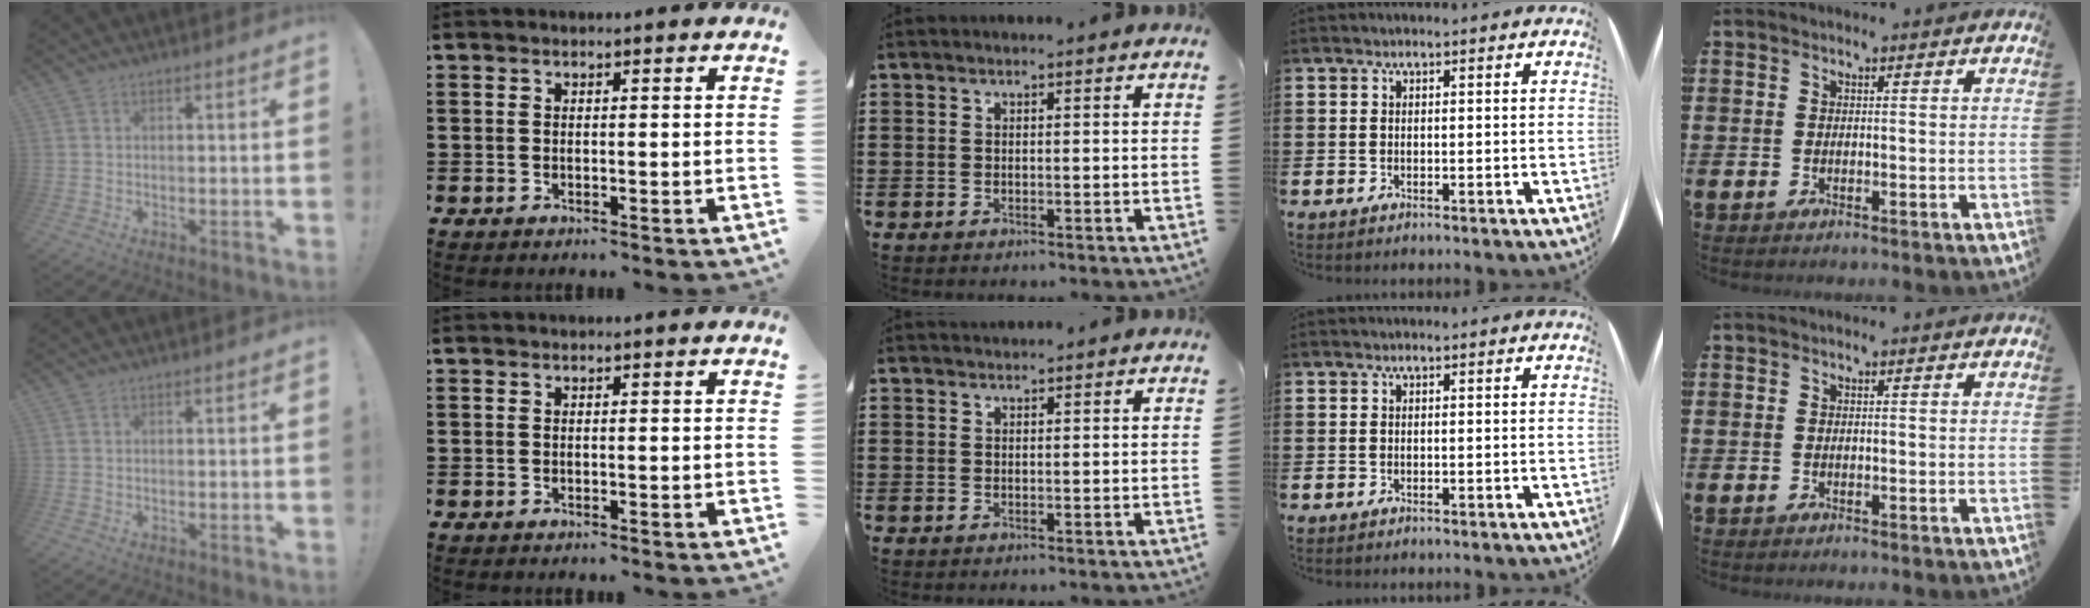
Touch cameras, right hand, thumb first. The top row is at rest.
{"middle": {"total": 0.7, "force": [0.7, 0.2, -0.1], "torque": [0.007, -0.003, 0.012]}}